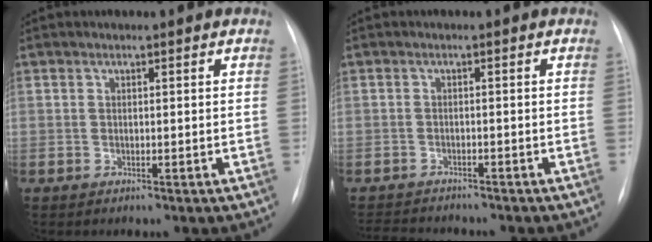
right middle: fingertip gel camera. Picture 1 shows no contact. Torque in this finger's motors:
{"motor_torque": [0.07, -0.09, 0.00, 0.00]}